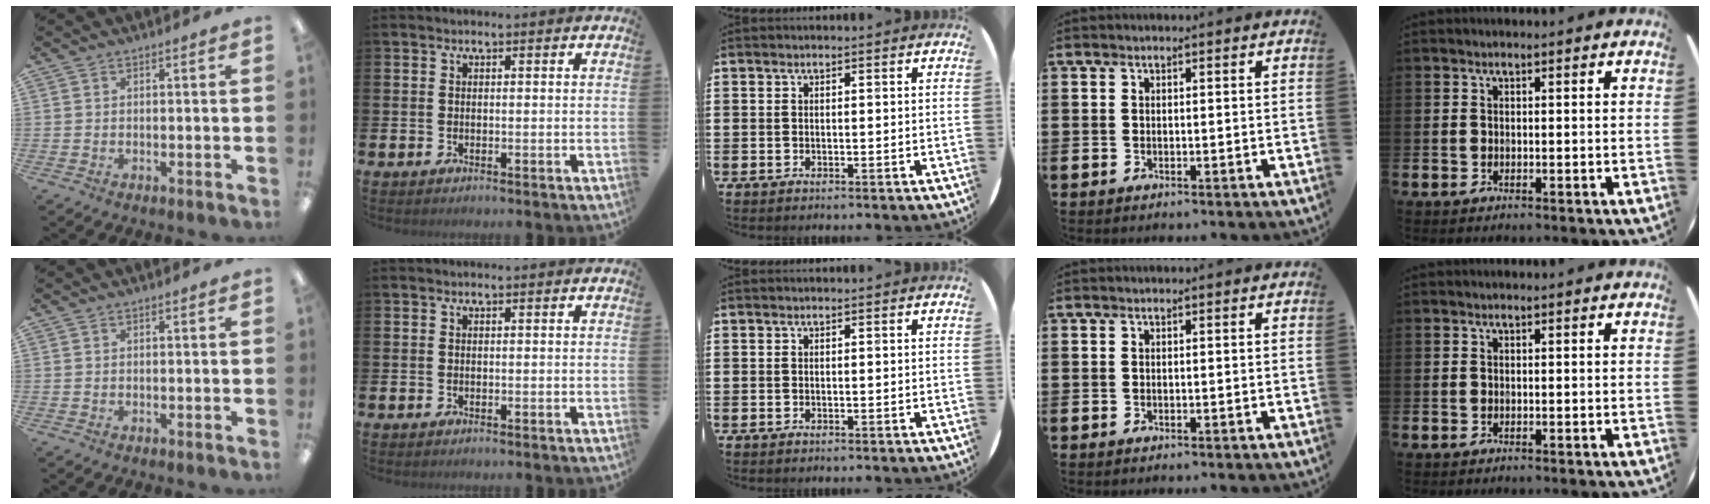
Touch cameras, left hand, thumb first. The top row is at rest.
{}